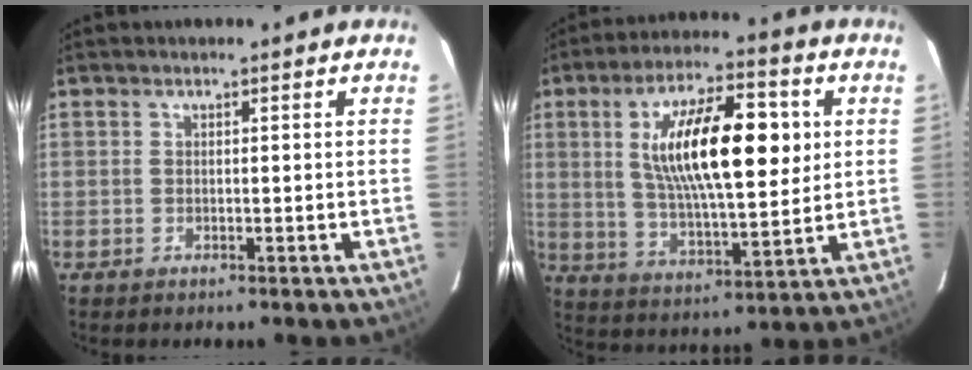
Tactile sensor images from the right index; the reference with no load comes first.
{"total": 19.1, "force": [4.1, 6.5, 17.5], "torque": [-0.302, 0.018, 0.075]}